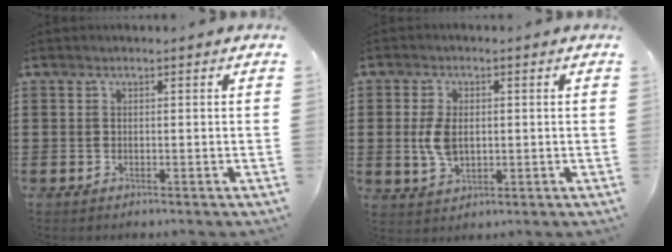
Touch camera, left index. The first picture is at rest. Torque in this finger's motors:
{"motor_torque": [0.64, 0.34, 0.26, 0.06]}